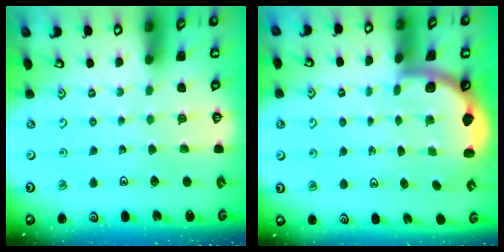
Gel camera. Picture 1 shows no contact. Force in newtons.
{"total": 2.5, "press": 2.4, "slide": 0.8}